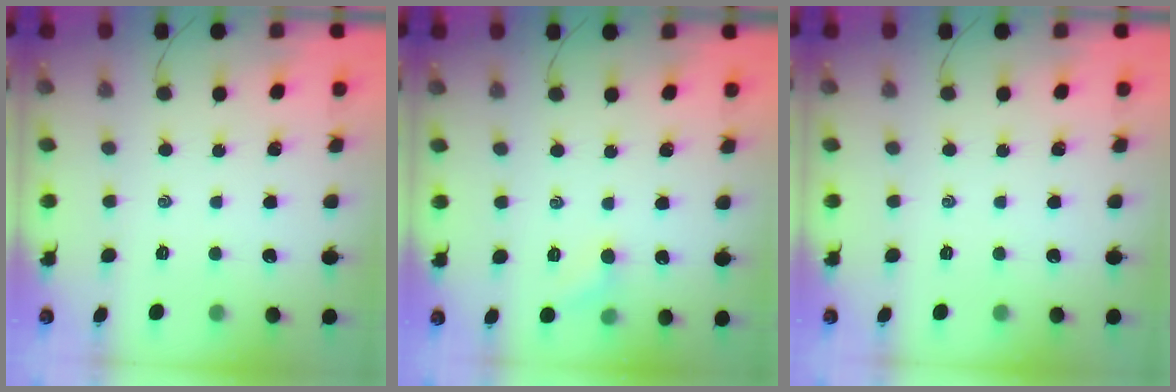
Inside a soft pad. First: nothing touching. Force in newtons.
{"total": 5.0, "press": 4.7, "slide": 1.5}
{"total": 0.0}